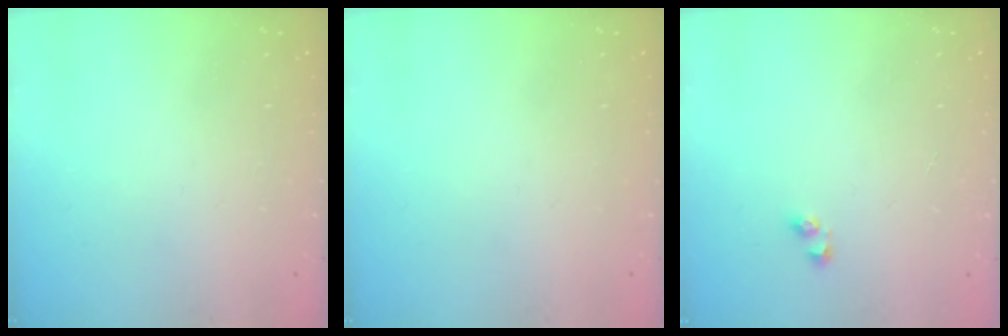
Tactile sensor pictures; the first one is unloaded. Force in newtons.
{"total": 0.0}
{"total": 3.0, "press": 3.0, "slide": 0.6}